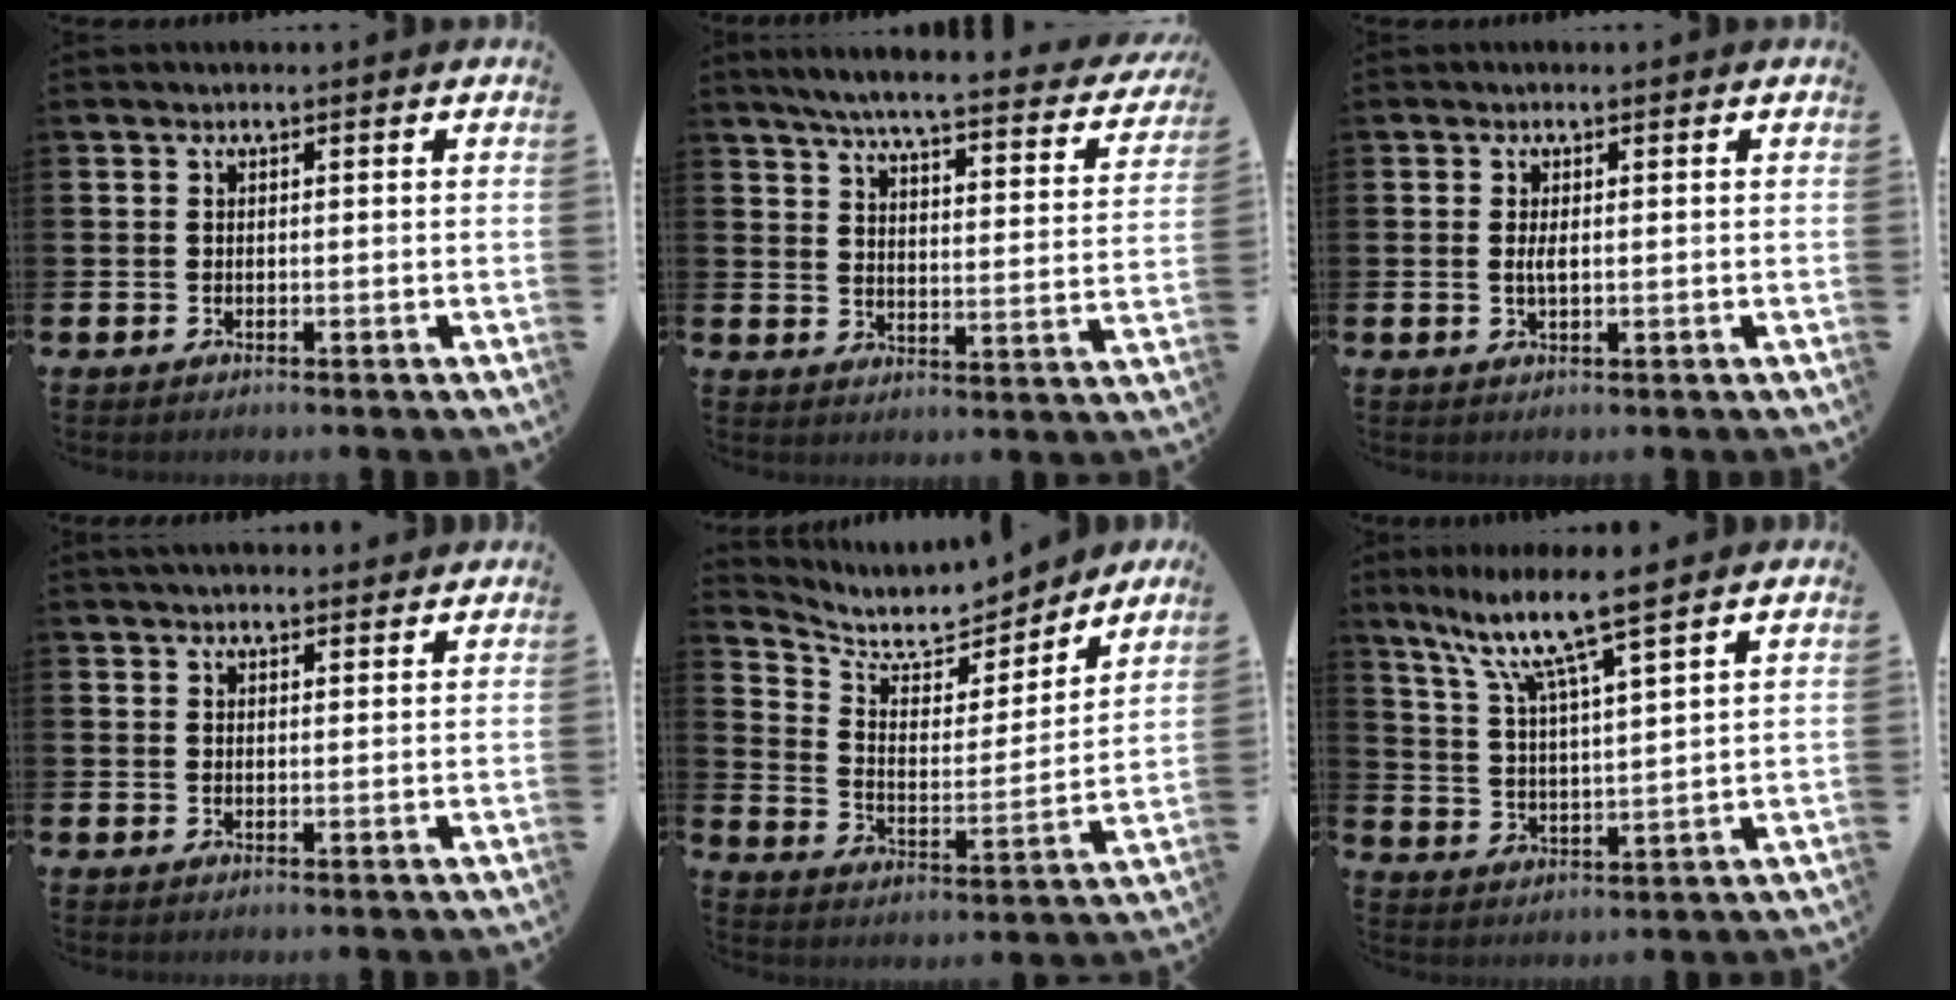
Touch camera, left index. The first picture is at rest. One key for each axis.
{"total": 5.4, "fx": 4.9, "fy": 0.4, "fz": 2.3, "tx": -0.063, "ty": -0.042, "tz": 0.076}
{"total": 1.7, "fx": 0.2, "fy": 0.6, "fz": 1.6, "tx": -0.024, "ty": 0.000, "tz": -0.001}
{"total": 2.2, "fx": 2.1, "fy": 0.4, "fz": 0.3, "tx": 0.005, "ty": -0.011, "tz": 0.036}
{"total": 7.8, "fx": 7.2, "fy": 2.5, "fz": 1.7, "tx": -0.071, "ty": -0.059, "tz": 0.125}
{"total": 8.7, "fx": 7.2, "fy": 0.5, "fz": 5.0, "tx": -0.125, "ty": -0.038, "tz": 0.120}